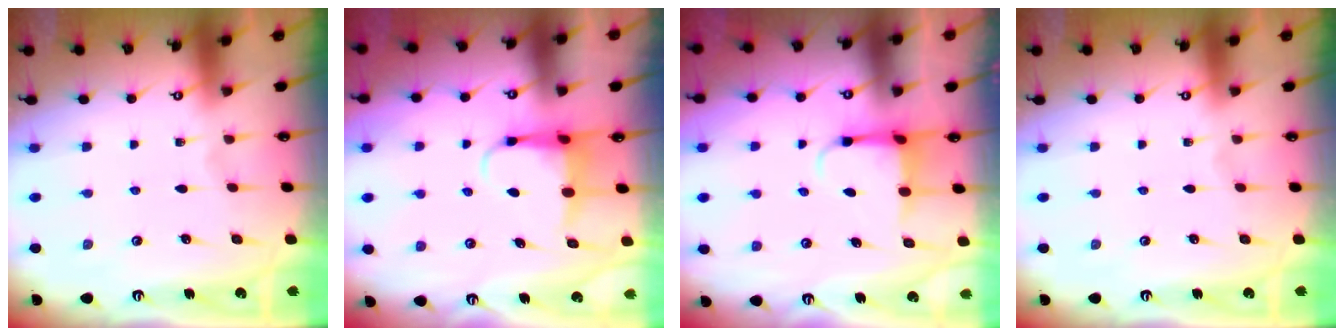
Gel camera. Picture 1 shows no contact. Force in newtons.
{"total": 4.8, "press": 4.8, "slide": 0.7}
{"total": 4.0, "press": 3.8, "slide": 1.2}
{"total": 0.0}